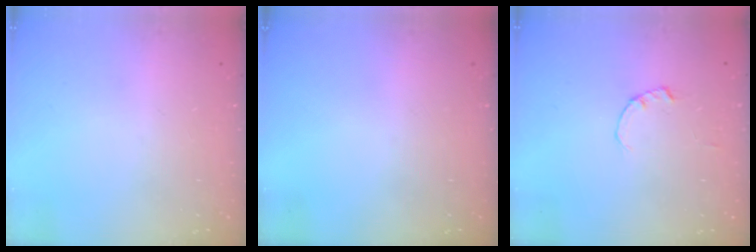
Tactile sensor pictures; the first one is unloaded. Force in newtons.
{"total": 0.0}
{"total": 0.0}